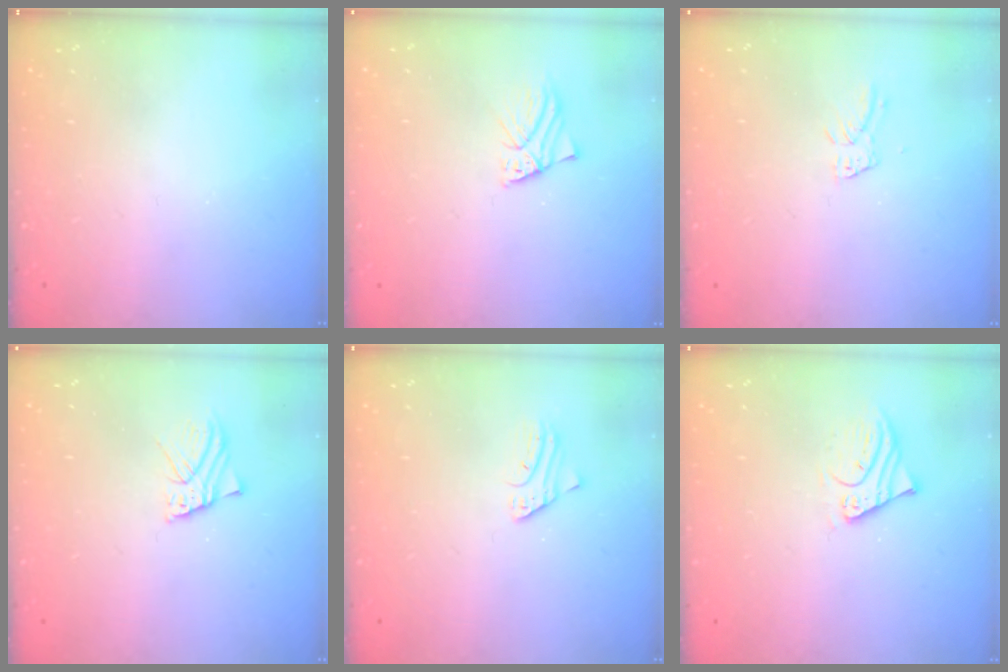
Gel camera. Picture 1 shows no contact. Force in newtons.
{"total": 1.7, "press": 1.7, "slide": 0.2}
{"total": 5.0, "press": 4.9, "slide": 0.5}
{"total": 2.6, "press": 2.6, "slide": 0.2}
{"total": 2.0, "press": 2.0, "slide": 0.1}
{"total": 1.5, "press": 1.5, "slide": 0.1}